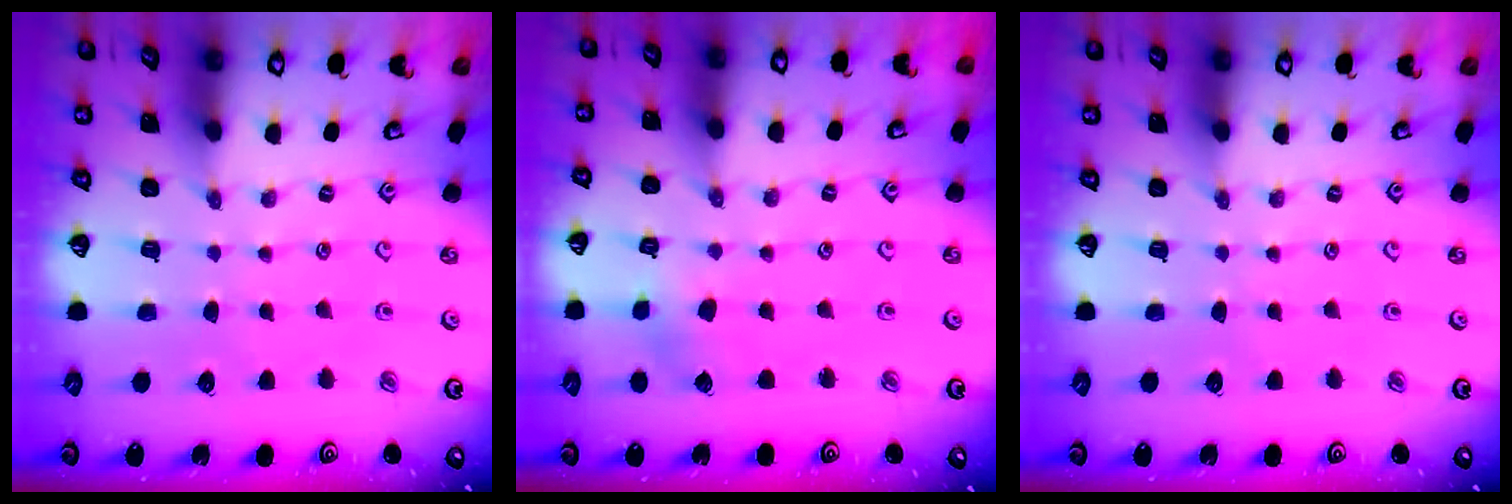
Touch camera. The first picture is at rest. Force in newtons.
{"total": 2.9, "press": 2.9, "slide": 0.3}
{"total": 0.0}